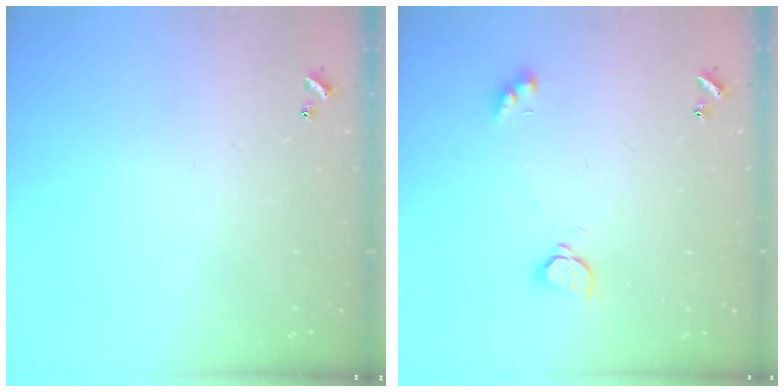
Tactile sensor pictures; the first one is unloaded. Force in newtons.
{"total": 2.2, "press": 2.2, "slide": 0.2}